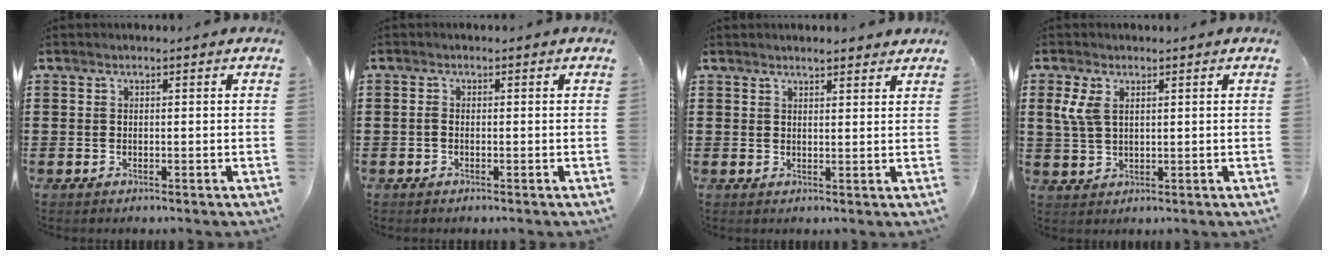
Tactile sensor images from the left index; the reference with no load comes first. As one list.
[{"total": 0.6, "force": [-0.4, 0.2, 0.4], "torque": [-0.009, -0.003, -0.007]}, {"total": 2.1, "force": [2.0, 0.1, 0.6], "torque": [-0.015, 0.002, 0.038]}, {"total": 4.3, "force": [1.6, 2.4, 3.2], "torque": [-0.091, -0.002, 0.021]}]